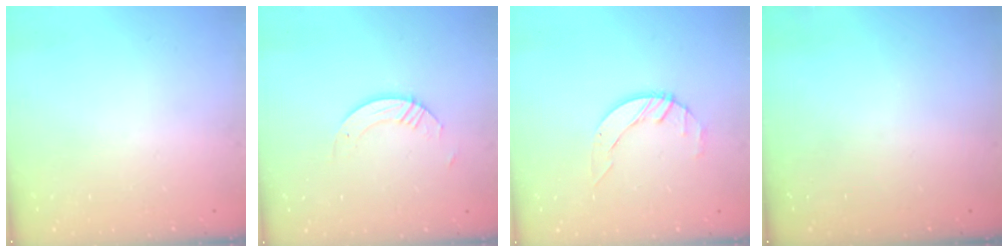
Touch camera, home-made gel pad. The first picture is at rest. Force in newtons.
{"total": 3.7, "press": 3.7, "slide": 0.3}
{"total": 2.7, "press": 2.7, "slide": 0.3}
{"total": 0.0}